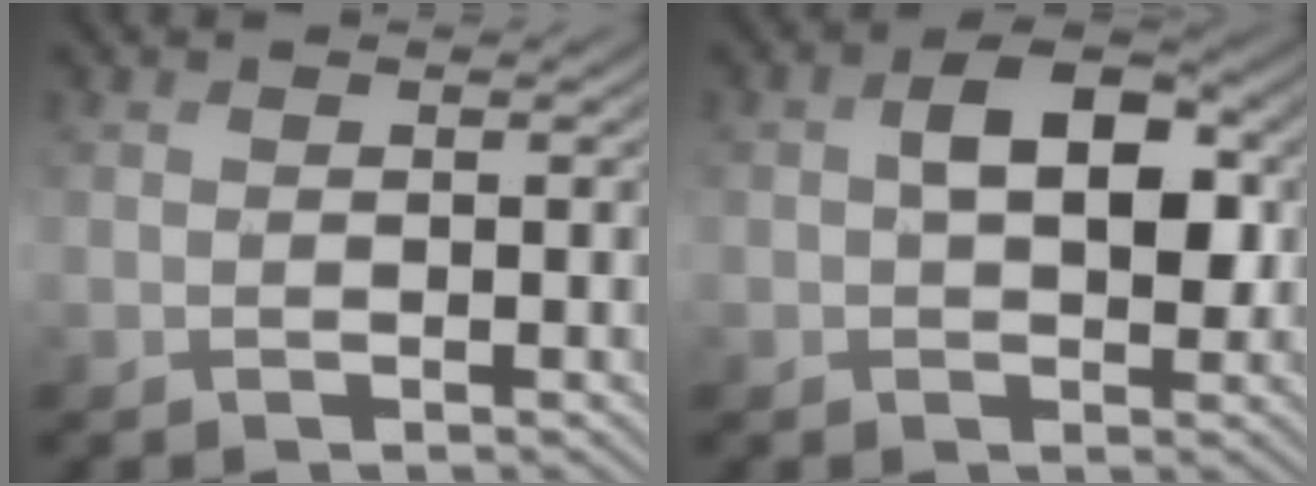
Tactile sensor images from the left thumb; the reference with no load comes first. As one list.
[{"total": 6.5, "force": [0.7, 4.2, 4.9], "torque": [-0.079, 0.008, 0.006]}]